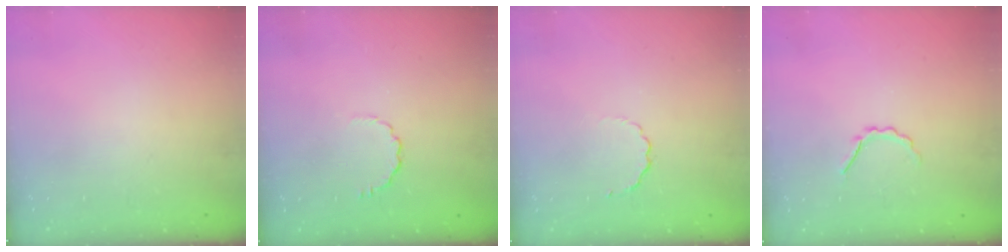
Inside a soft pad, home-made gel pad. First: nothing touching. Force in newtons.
{"total": 3.5, "press": 3.2, "slide": 1.4}
{"total": 2.7, "press": 2.5, "slide": 0.9}
{"total": 2.8, "press": 2.7, "slide": 0.8}